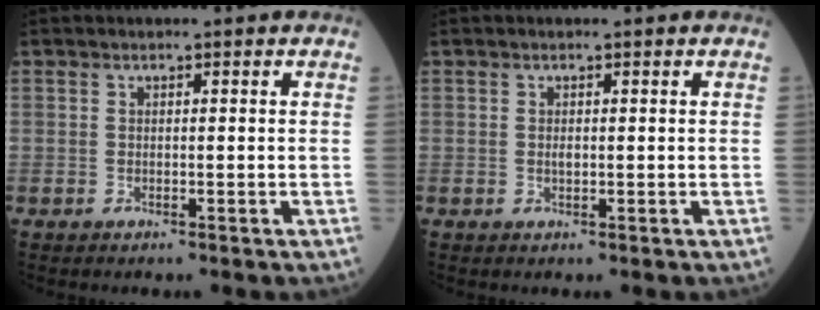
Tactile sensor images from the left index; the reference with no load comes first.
{"total": 0.9, "force": [0.2, 0.5, 0.7], "torque": [-0.018, 0.000, 0.007]}